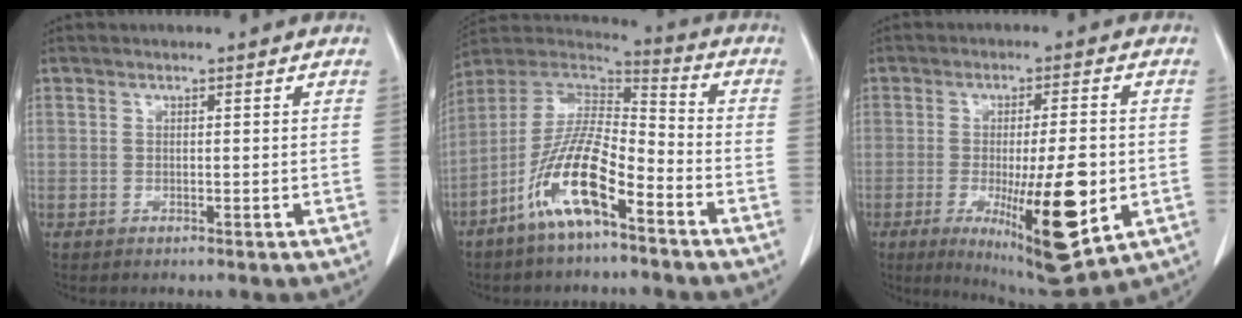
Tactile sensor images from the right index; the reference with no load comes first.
{"total": 13.5, "force": [-7.2, 2.8, 11.0], "torque": [-0.210, -0.002, -0.134]}
{"total": 15.4, "force": [-3.9, 2.7, 14.6], "torque": [-0.234, -0.026, -0.046]}